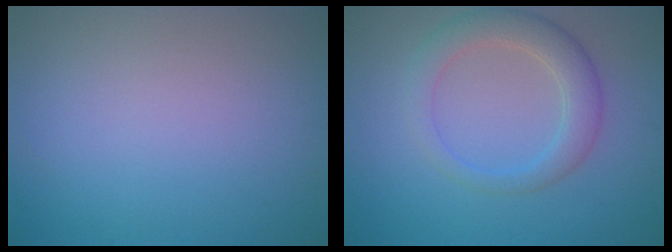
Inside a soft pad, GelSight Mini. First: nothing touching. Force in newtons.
{"total": 4.0, "press": 3.9, "slide": 0.5}